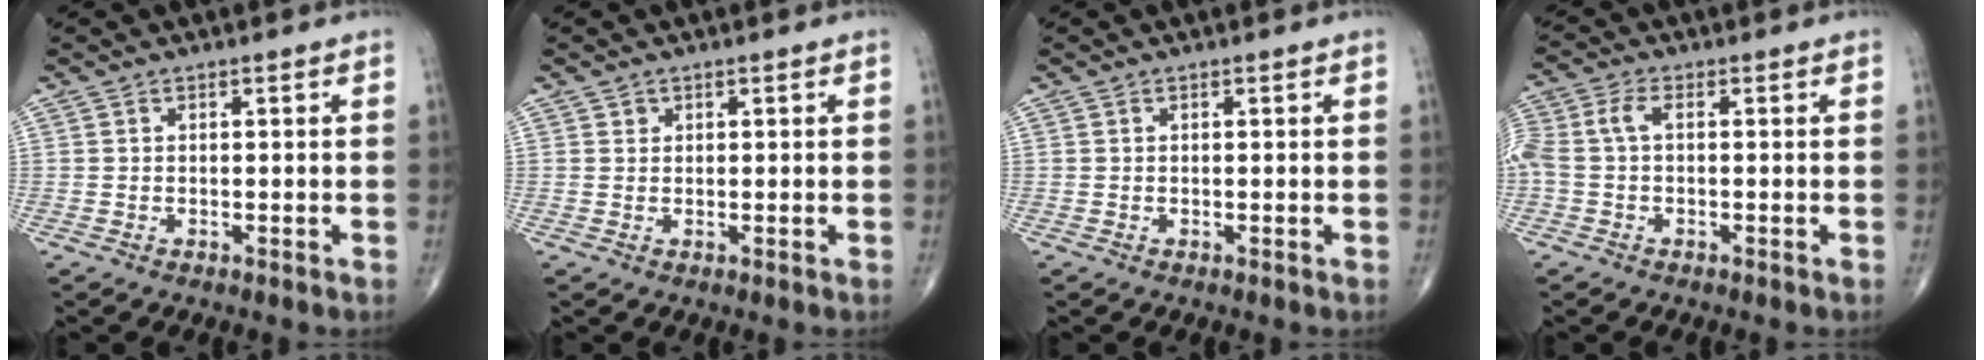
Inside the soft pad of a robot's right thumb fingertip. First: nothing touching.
{"total": 0.8, "force": [0.4, 0.7, 0.1], "torque": [0.008, -0.001, 0.005]}
{"total": 0.0}
{"total": 6.7, "force": [0.2, 3.7, 5.6], "torque": [-0.151, 0.020, 0.002]}